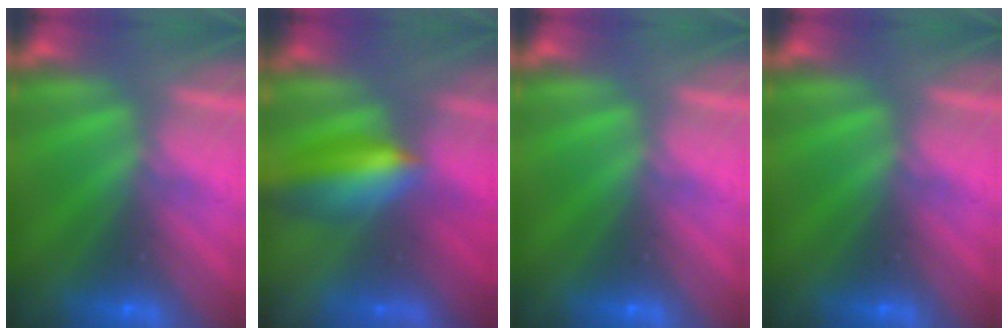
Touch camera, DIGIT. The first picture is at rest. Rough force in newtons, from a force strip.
{"total": 6.1}
{"total": 0.0}
{"total": 0.0}